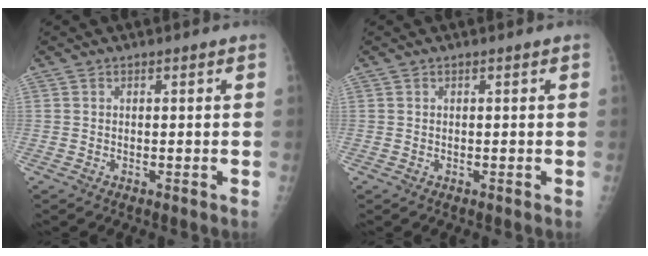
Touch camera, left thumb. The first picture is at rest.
{"total": 0.0}